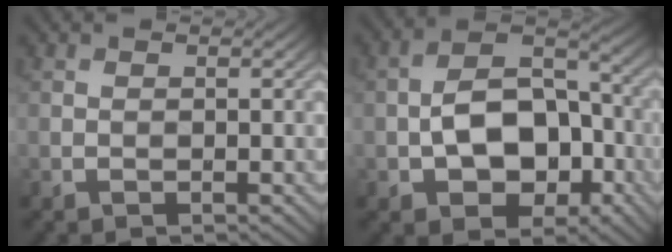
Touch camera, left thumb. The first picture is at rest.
{"total": 10.6, "force": [-2.8, 6.8, 7.6], "torque": [-0.126, 0.005, -0.052]}